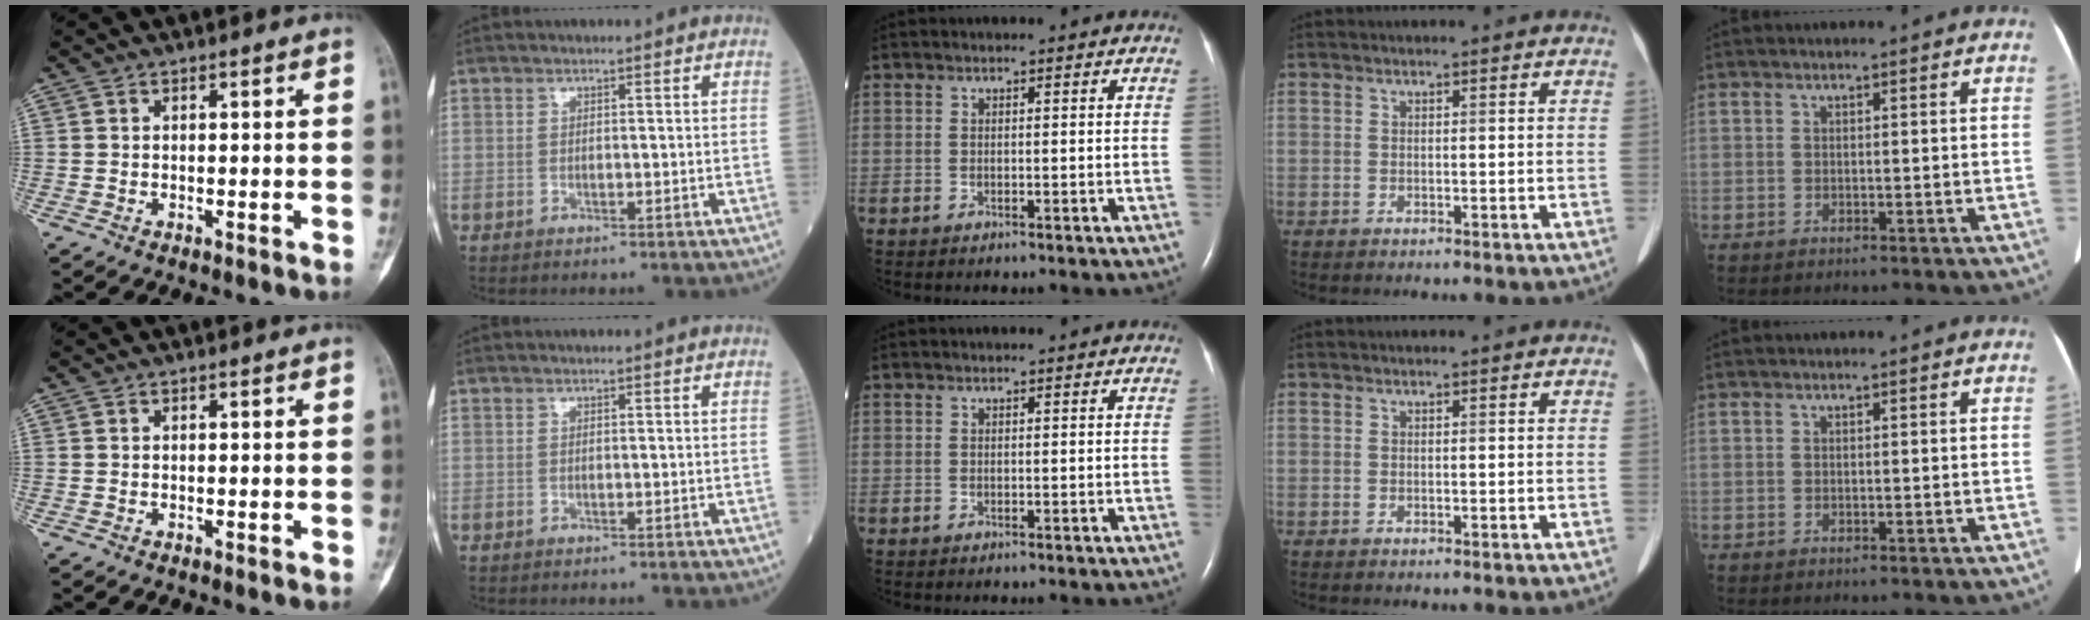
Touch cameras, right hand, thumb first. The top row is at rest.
{}